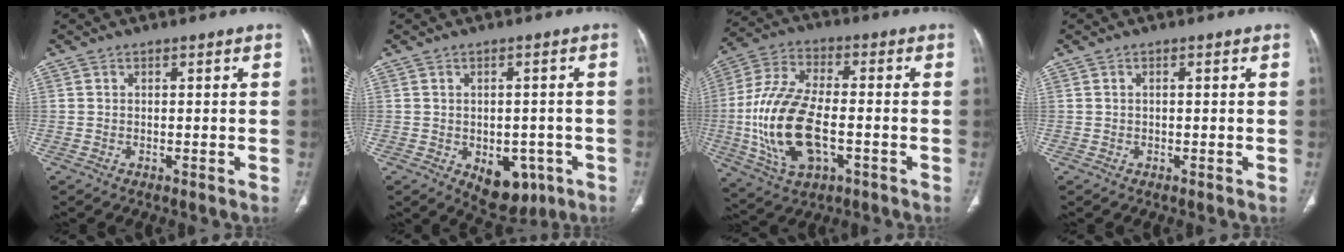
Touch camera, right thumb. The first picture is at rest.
{"total": 8.9, "force": [-3.4, 5.7, 5.9], "torque": [-0.046, 0.013, -0.030]}
{"total": 18.4, "force": [-3.5, 9.3, 15.5], "torque": [-0.320, 0.017, -0.057]}
{"total": 0.0}